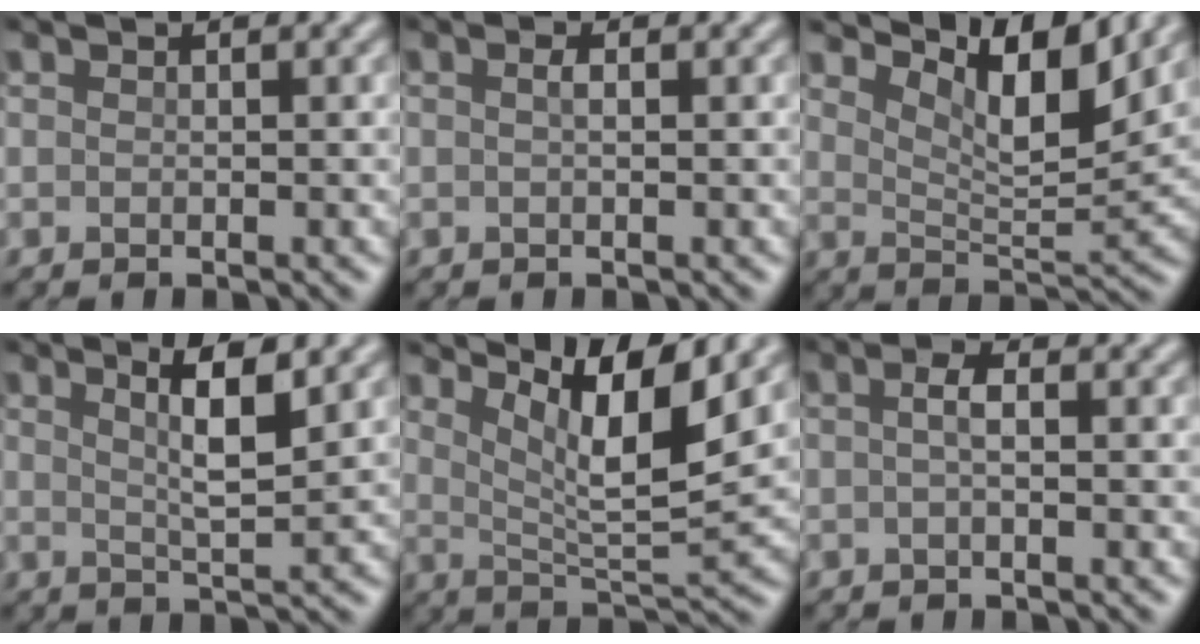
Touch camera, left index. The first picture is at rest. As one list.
[{"total": 0.7, "force": [-0.2, 0.2, 0.6], "torque": [-0.016, 0.001, -0.002]}, {"total": 6.7, "force": [4.3, 1.9, 4.7], "torque": [-0.082, -0.008, 0.072]}, {"total": 4.2, "force": [1.4, 0.8, 3.8], "torque": [-0.062, -0.006, 0.025]}, {"total": 7.5, "force": [4.0, 1.6, 6.2], "torque": [-0.105, -0.010, 0.076]}, {"total": 1.5, "force": [-0.3, 0.5, 1.3], "torque": [-0.030, 0.003, -0.008]}]